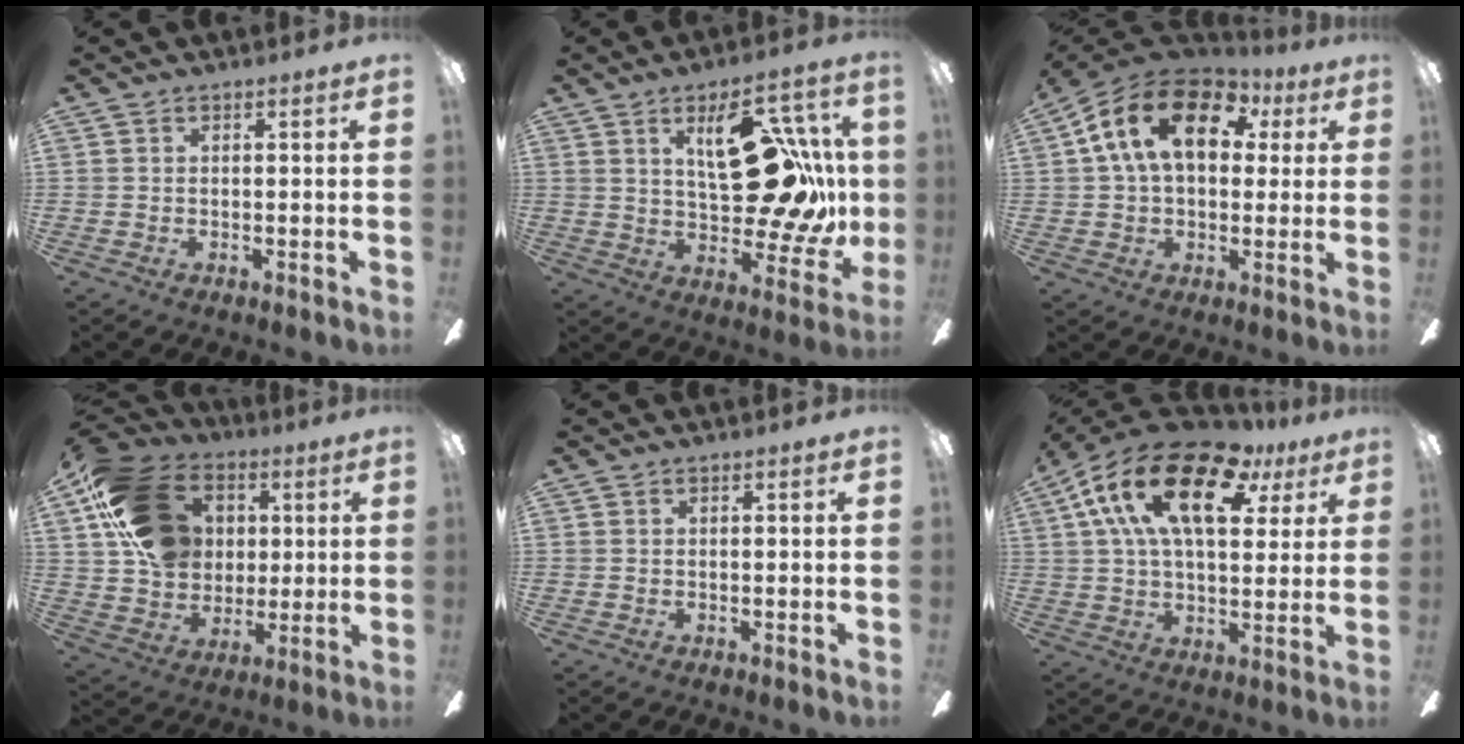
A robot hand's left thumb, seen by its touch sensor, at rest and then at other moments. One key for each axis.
{"total": 24.5, "fx": 5.9, "fy": 12.1, "fz": 20.5, "tx": -0.264, "ty": -0.016, "tz": 0.102}
{"total": 17.8, "fx": 6.4, "fy": 10.9, "fz": 12.5, "tx": -0.234, "ty": 0.000, "tz": 0.111}
{"total": 20.9, "fx": 6.4, "fy": 16.5, "fz": 11.2, "tx": -0.185, "ty": 0.002, "tz": 0.130}
{"total": 0.0}
{"total": 22.5, "fx": 10.9, "fy": 11.0, "fz": 16.2, "tx": -0.292, "ty": -0.038, "tz": 0.182}